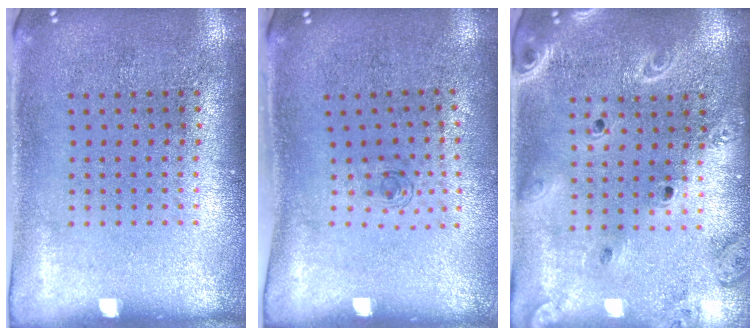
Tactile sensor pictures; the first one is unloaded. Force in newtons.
{"total": 0.6, "press": 0.2, "slide": 0.6}
{"total": 2.0, "press": 1.8, "slide": 0.9}